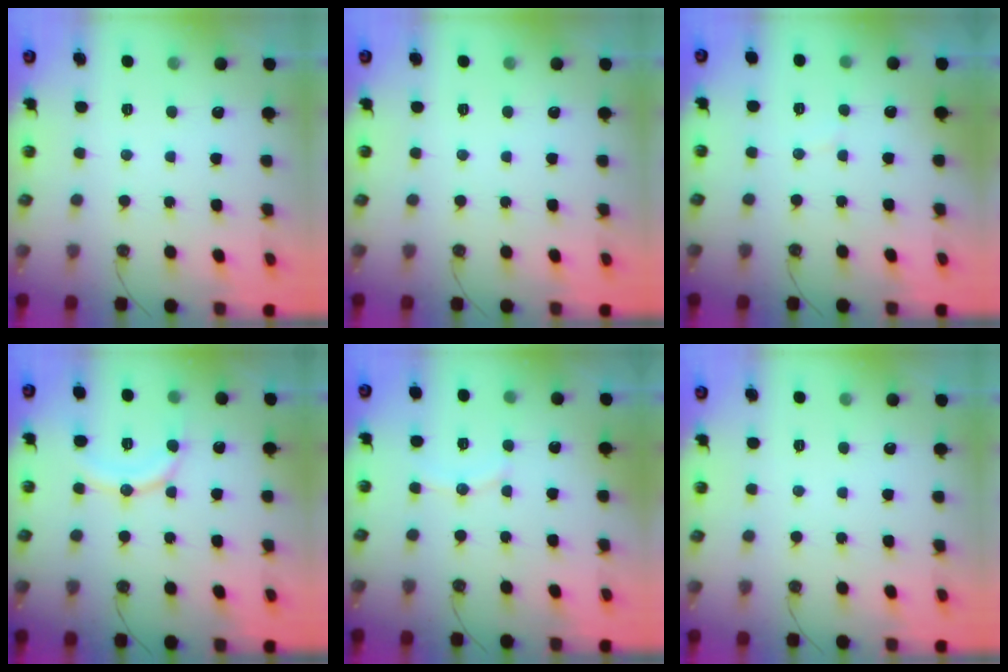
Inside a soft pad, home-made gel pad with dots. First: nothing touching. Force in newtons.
{"total": 0.0}
{"total": 2.8, "press": 2.8, "slide": 0.3}
{"total": 11.7, "press": 11.6, "slide": 1.2}
{"total": 5.8, "press": 5.3, "slide": 2.2}
{"total": 0.0}